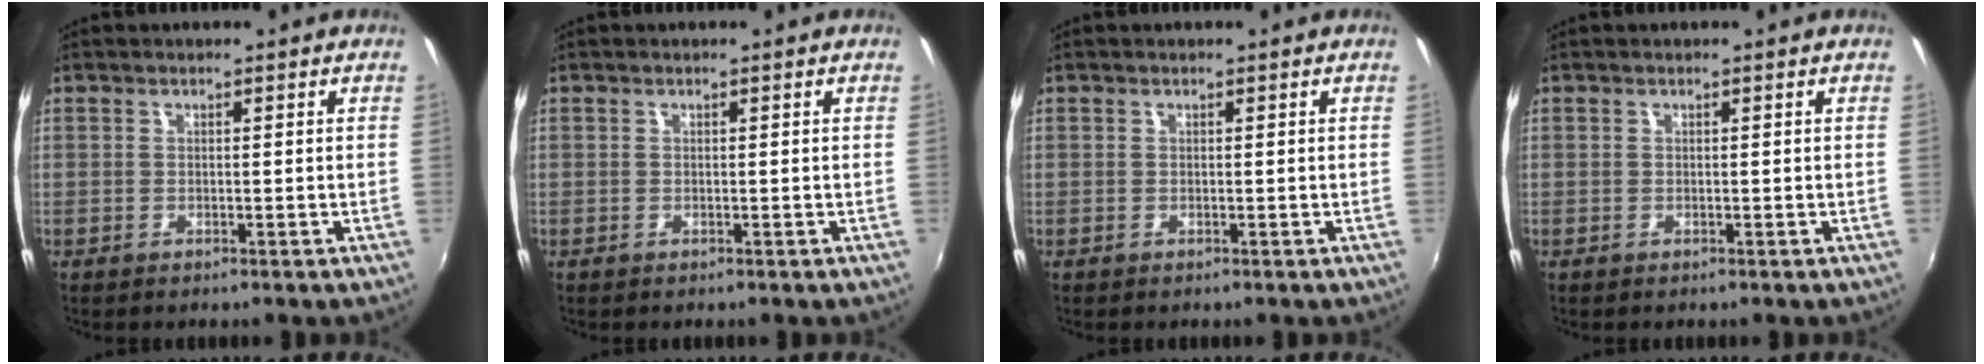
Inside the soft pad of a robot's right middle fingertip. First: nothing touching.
{"total": 0.0}
{"total": 0.0}
{"total": 0.0}